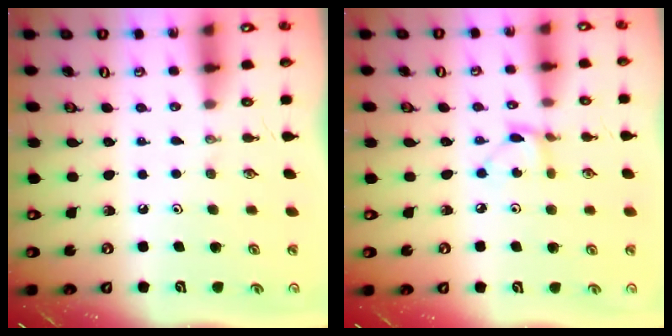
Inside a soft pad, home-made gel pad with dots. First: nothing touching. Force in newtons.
{"total": 2.6, "press": 2.6, "slide": 0.3}